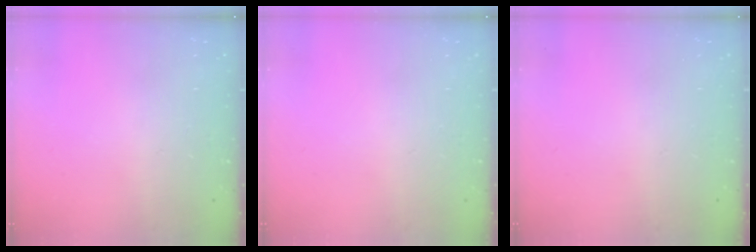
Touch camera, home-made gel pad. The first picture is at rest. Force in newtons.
{"total": 0.0}
{"total": 0.0}